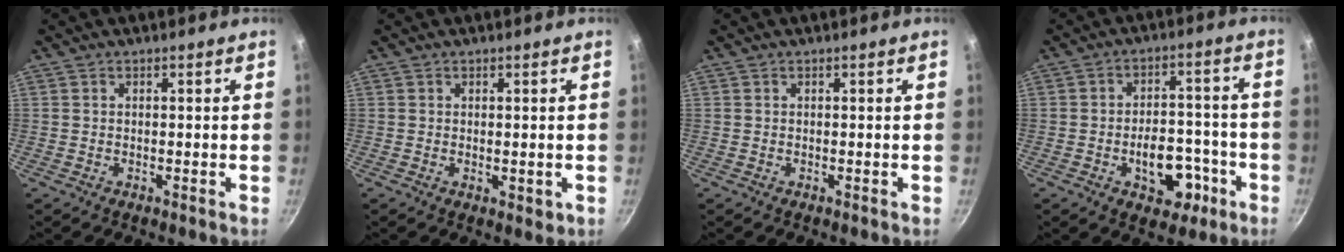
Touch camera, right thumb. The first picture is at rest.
{"total": 1.8, "force": [-0.1, 1.0, 1.5], "torque": [-0.018, -0.005, 0.000]}
{"total": 0.0}
{"total": 11.1, "force": [-4.3, 7.0, 7.6], "torque": [-0.065, 0.035, -0.052]}